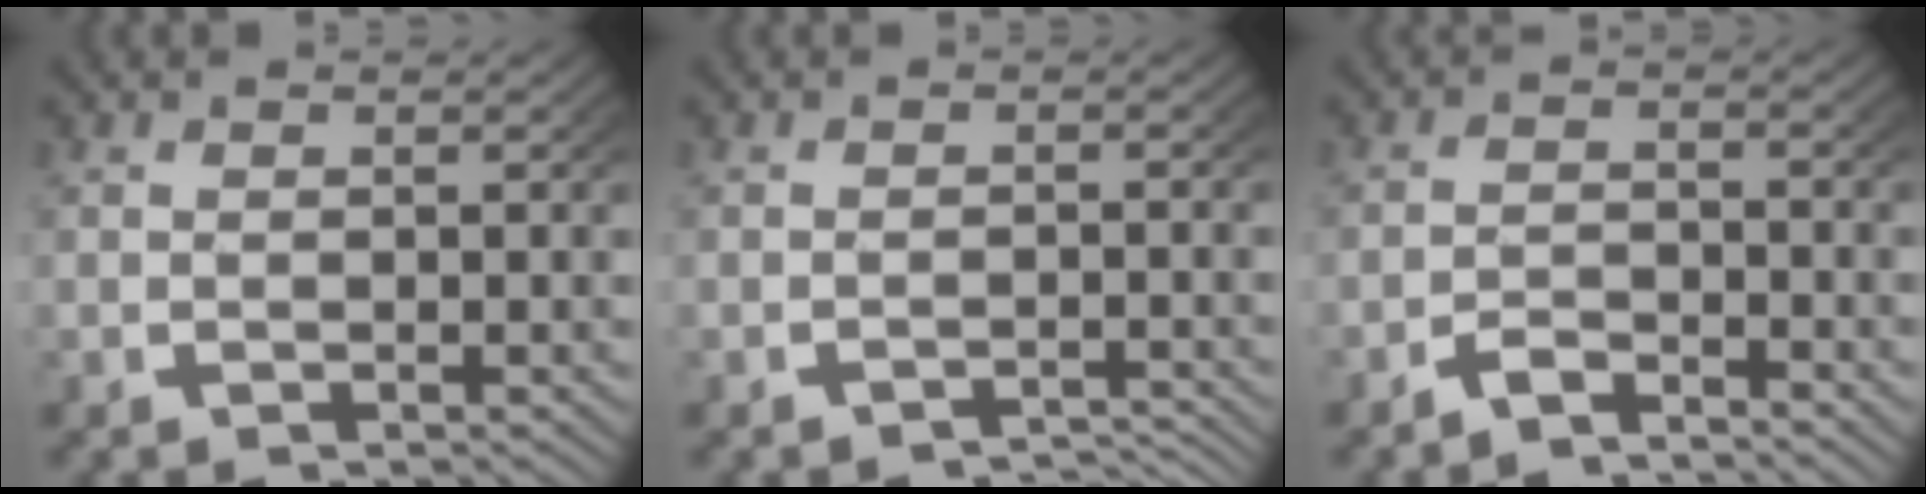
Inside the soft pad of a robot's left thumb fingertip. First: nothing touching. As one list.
[{"total": 3.6, "force": [-3.4, 0.7, 0.9], "torque": [-0.006, -0.006, -0.050]}, {"total": 2.2, "force": [-2.1, 0.5, 0.6], "torque": [-0.009, -0.002, -0.043]}]